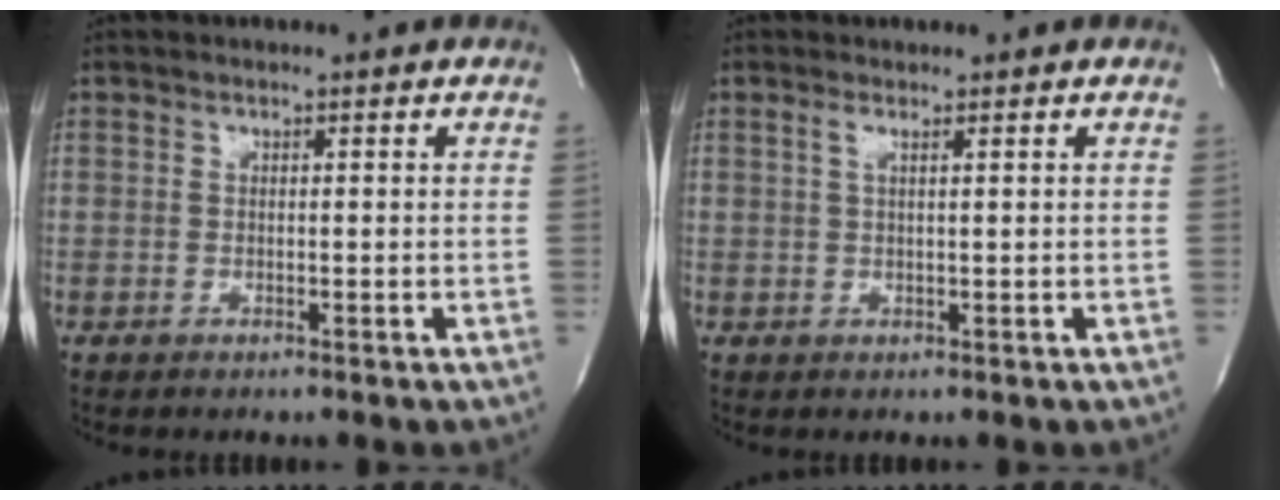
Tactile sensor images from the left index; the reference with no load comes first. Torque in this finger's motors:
{"motor_torque": [0.13, 0.19, 0.00, -0.01]}